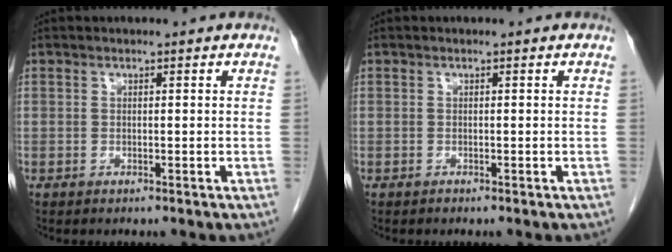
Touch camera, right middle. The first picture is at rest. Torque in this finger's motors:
{"motor_torque": [-0.04, -0.13, -0.01, -0.01]}